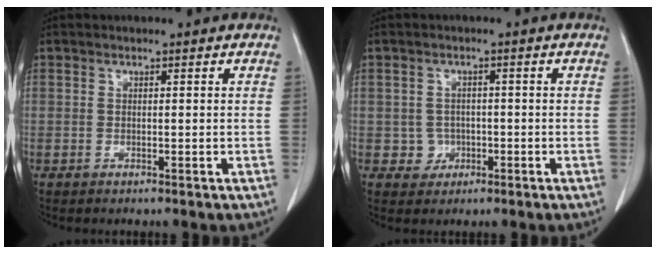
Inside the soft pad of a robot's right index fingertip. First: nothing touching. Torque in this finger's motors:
{"motor_torque": [-0.40, 0.07, -1.05, -0.21]}